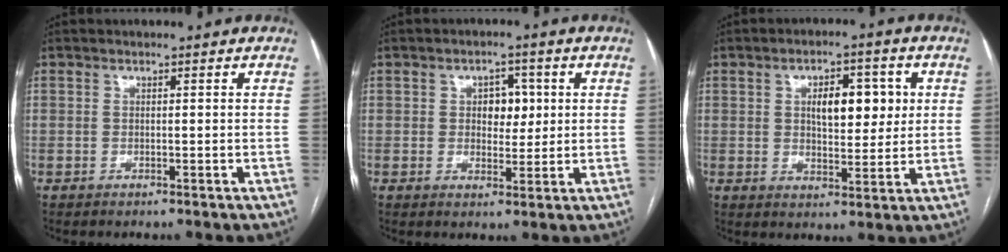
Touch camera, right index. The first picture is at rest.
{"total": 4.5, "force": [0.9, 2.9, 3.3], "torque": [-0.042, 0.010, 0.017]}
{"total": 8.0, "force": [1.9, 3.5, 6.9], "torque": [-0.100, 0.011, 0.033]}